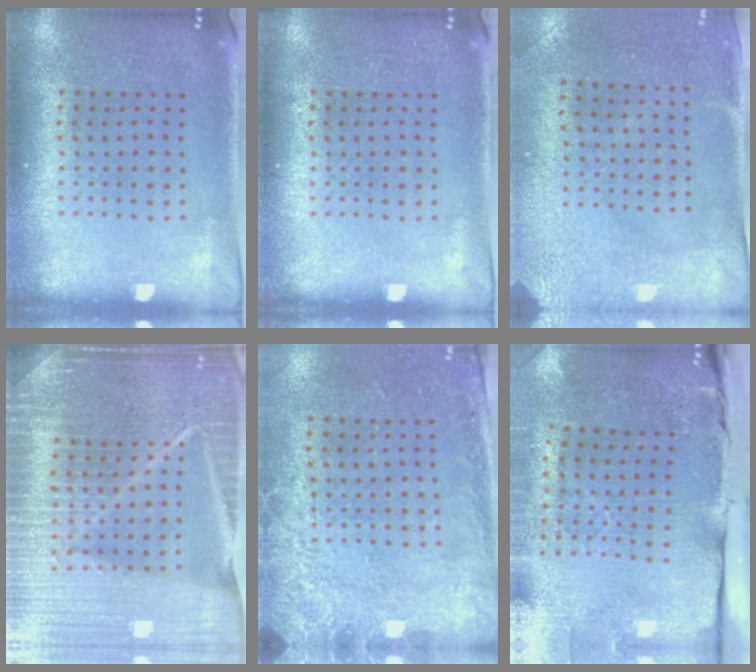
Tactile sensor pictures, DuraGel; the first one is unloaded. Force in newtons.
{"total": 0.0}
{"total": 3.0, "press": 2.4, "slide": 1.8}
{"total": 6.4, "press": 5.6, "slide": 3.2}
{"total": 2.8, "press": 1.9, "slide": 2.0}
{"total": 4.5, "press": 3.7, "slide": 2.5}